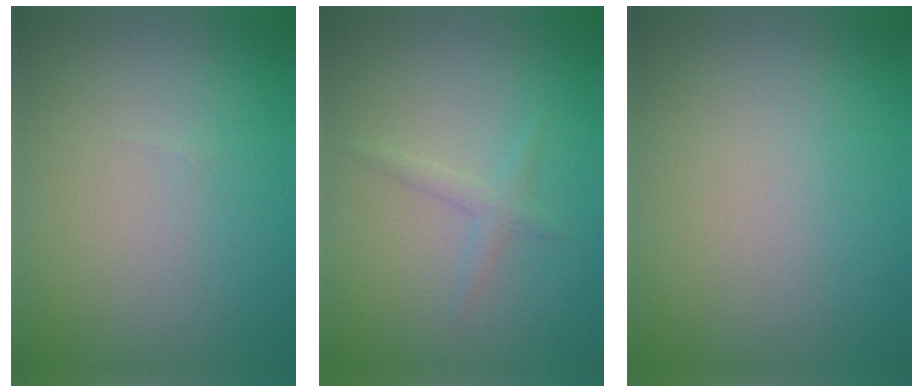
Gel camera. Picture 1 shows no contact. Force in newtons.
{"total": 1.2, "press": 1.2, "slide": 0.0}
{"total": 0.0}